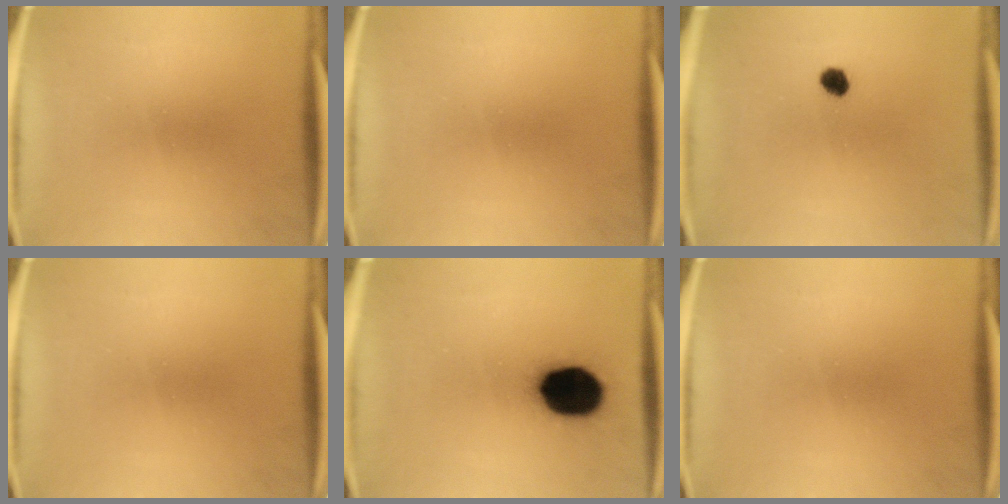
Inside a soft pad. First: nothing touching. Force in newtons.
{"total": 0.0}
{"total": 2.5}
{"total": 0.0}
{"total": 17.2}
{"total": 0.0}